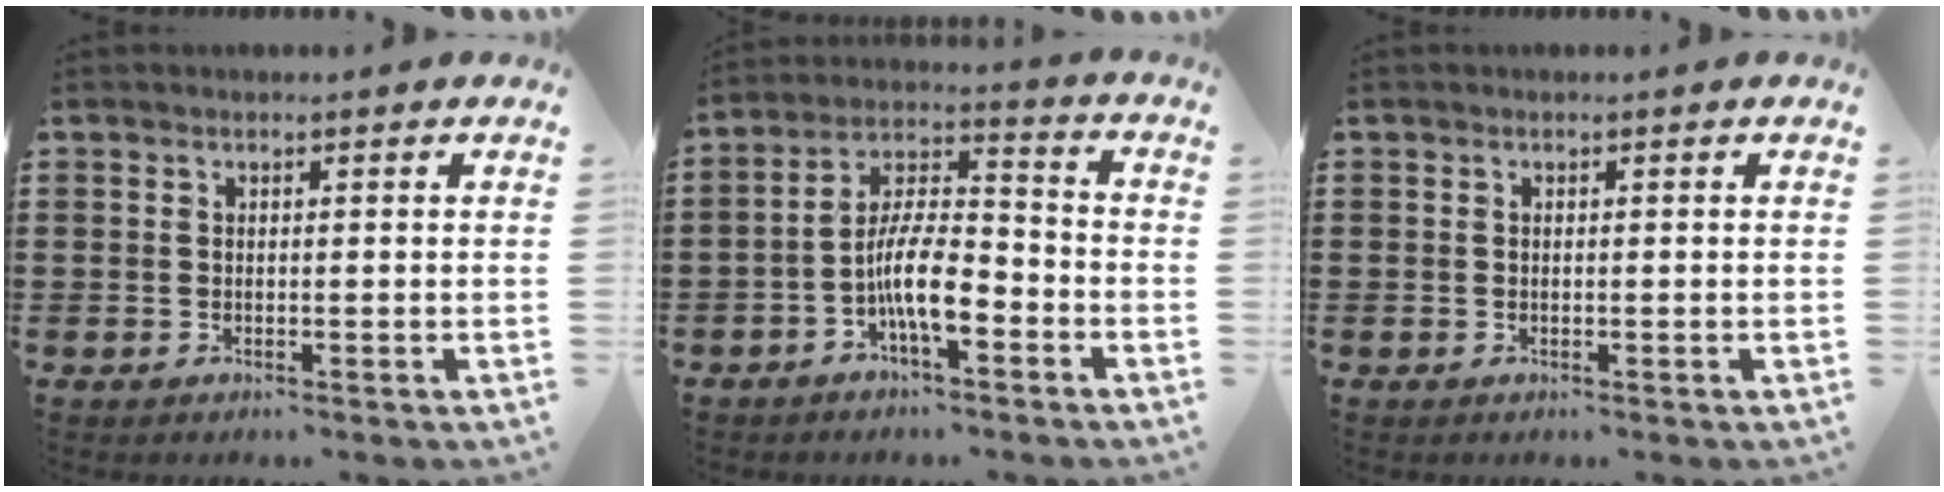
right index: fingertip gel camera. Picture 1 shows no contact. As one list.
[{"total": 9.1, "force": [-3.8, 3.0, 7.7], "torque": [-0.154, 0.005, -0.072]}, {"total": 0.0}]